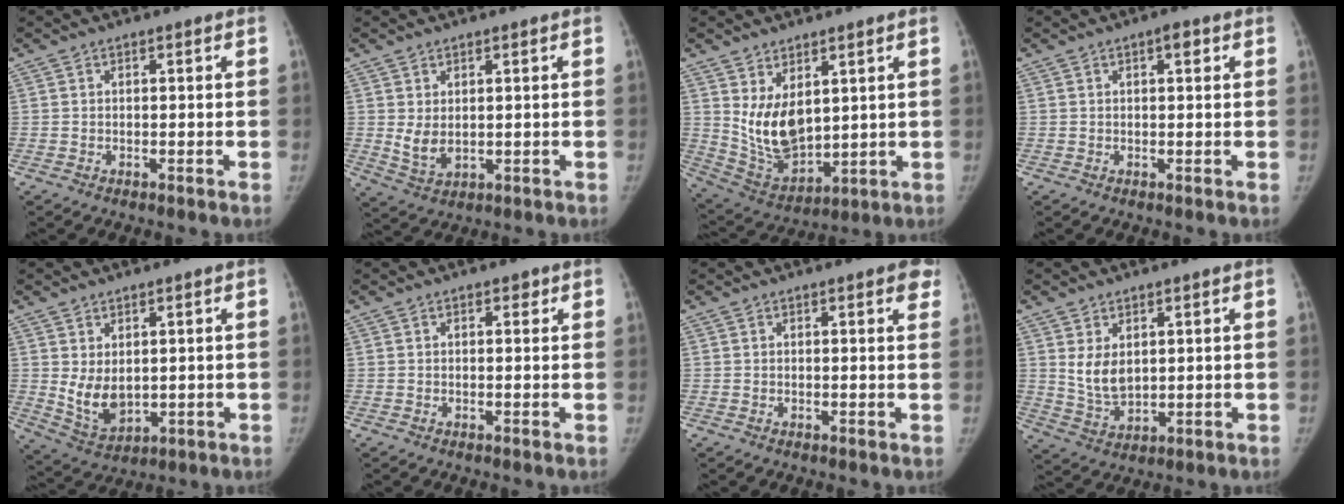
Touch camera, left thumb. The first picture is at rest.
{"total": 4.3, "force": [0.7, 2.6, 3.3], "torque": [-0.054, -0.013, 0.024]}
{"total": 11.2, "force": [3.3, 6.4, 8.5], "torque": [-0.129, -0.032, 0.087]}
{"total": 2.0, "force": [0.9, 0.7, 1.6], "torque": [-0.020, 0.001, 0.009]}
{"total": 6.8, "force": [1.0, 4.4, 5.2], "torque": [-0.078, -0.019, 0.039]}
{"total": 1.3, "force": [0.8, 0.7, 0.8], "torque": [-0.003, -0.002, 0.007]}
{"total": 3.2, "force": [1.9, 0.9, 2.5], "torque": [-0.017, -0.003, 0.017]}
{"total": 6.1, "force": [2.0, 3.7, 4.4], "torque": [-0.068, -0.019, 0.050]}